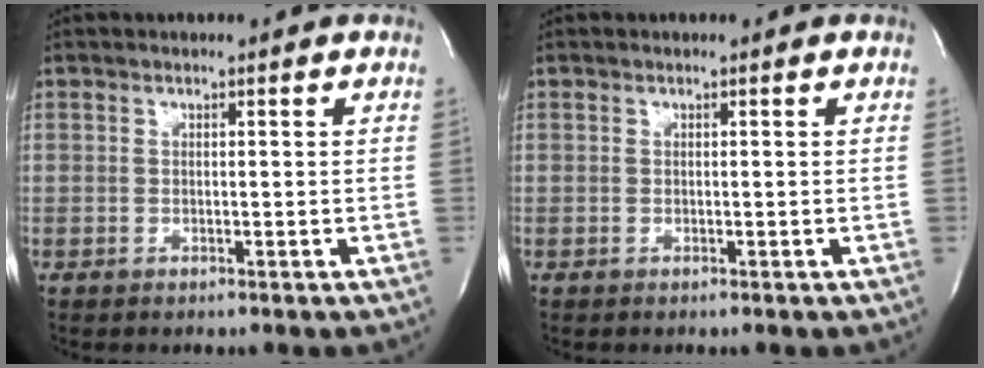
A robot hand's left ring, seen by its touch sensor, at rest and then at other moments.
{"total": 0.0}